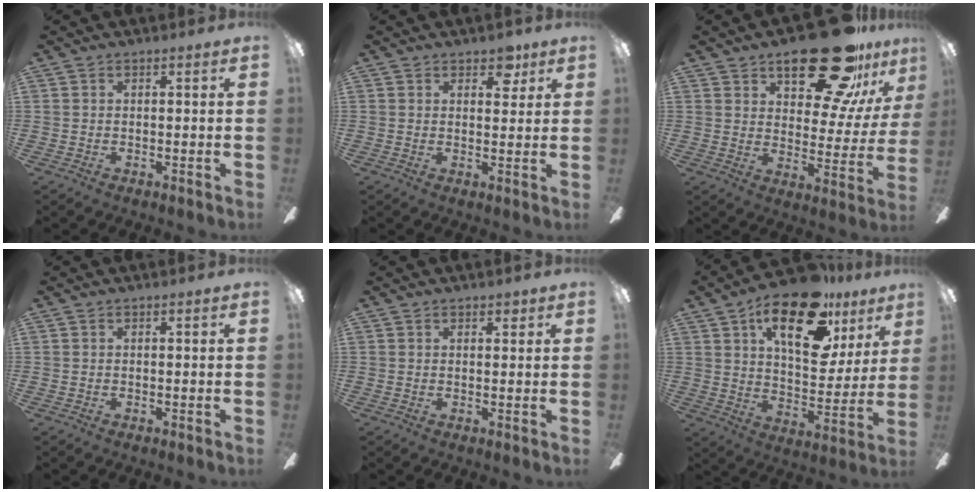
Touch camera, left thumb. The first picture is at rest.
{"total": 5.1, "force": [3.2, 2.9, 2.6], "torque": [-0.017, -0.010, 0.053]}
{"total": 24.1, "force": [16.7, 9.9, 14.3], "torque": [-0.197, -0.100, 0.274]}
{"total": 0.0}
{"total": 1.5, "force": [1.1, 0.8, 0.8], "torque": [0.001, -0.004, 0.015]}
{"total": 23.0, "force": [13.2, 10.3, 15.8], "torque": [-0.236, -0.065, 0.221]}